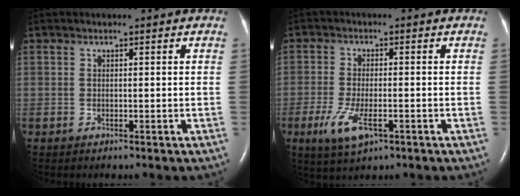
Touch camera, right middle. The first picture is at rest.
{"total": 6.3, "force": [-2.7, 2.0, 5.3], "torque": [-0.114, -0.015, -0.042]}